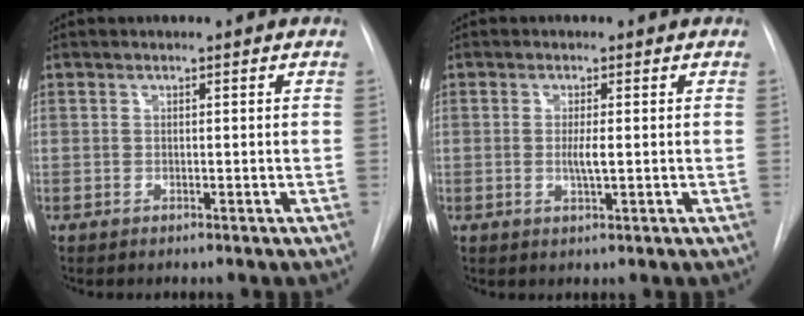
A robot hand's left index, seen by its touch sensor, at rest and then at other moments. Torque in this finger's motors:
{"motor_torque": [0.45, 0.31, 0.06, 0.03]}